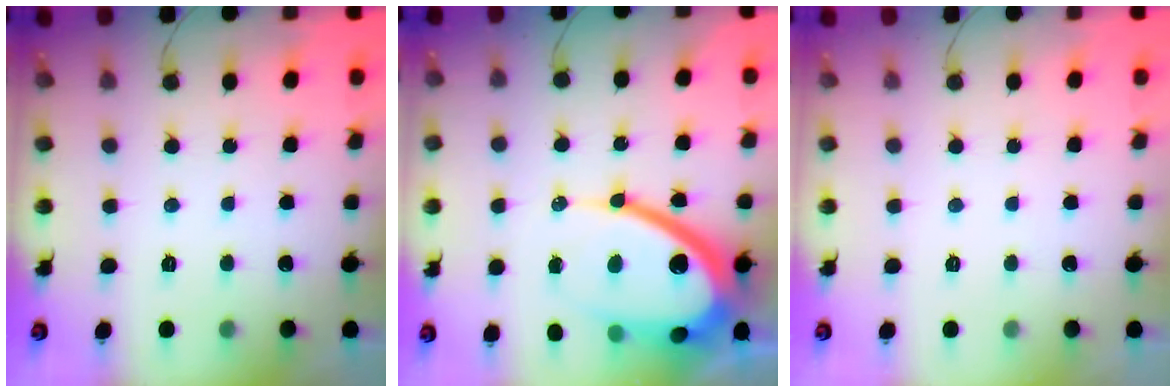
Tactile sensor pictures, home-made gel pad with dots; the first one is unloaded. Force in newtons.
{"total": 21.0, "press": 21.0, "slide": 1.4}
{"total": 0.0}